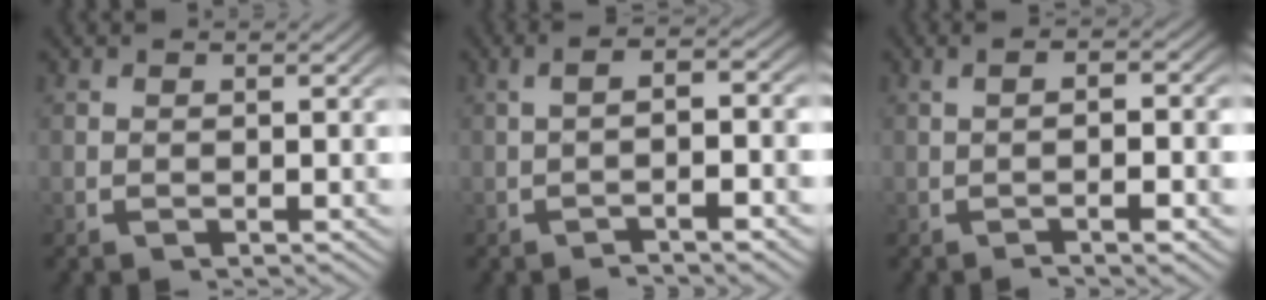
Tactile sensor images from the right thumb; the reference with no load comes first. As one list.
[{"total": 4.1, "force": [-0.8, 1.2, 3.8], "torque": [-0.055, 0.016, -0.019]}, {"total": 3.5, "force": [-0.8, 0.8, 3.3], "torque": [-0.046, 0.013, -0.017]}]